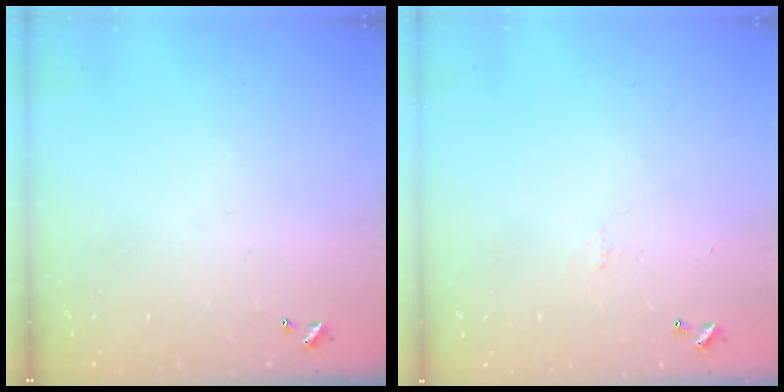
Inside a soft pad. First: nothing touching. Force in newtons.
{"total": 0.6, "press": 0.4, "slide": 0.5}